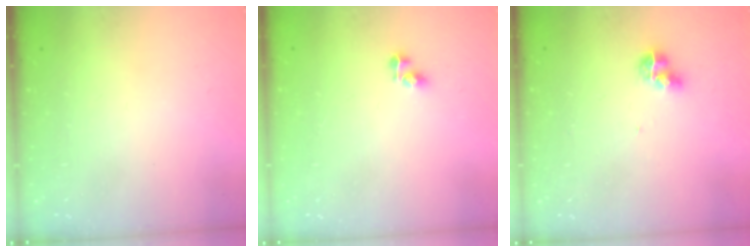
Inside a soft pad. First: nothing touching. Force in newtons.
{"total": 3.6, "press": 3.6, "slide": 0.5}
{"total": 6.1, "press": 6.1, "slide": 0.7}